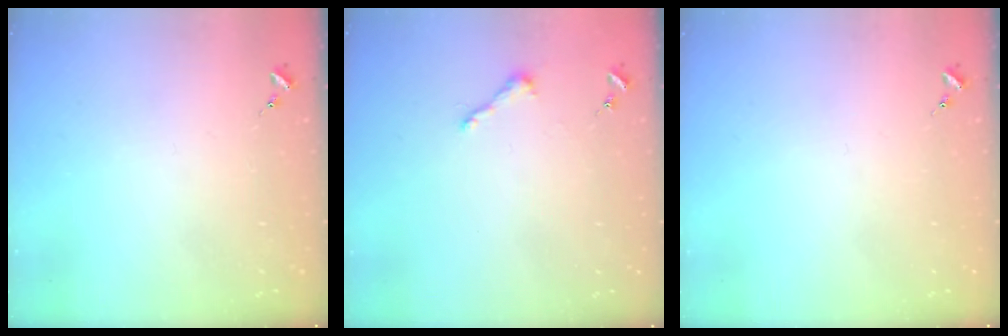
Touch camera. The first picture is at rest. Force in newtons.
{"total": 3.9, "press": 3.9, "slide": 0.3}
{"total": 0.0}